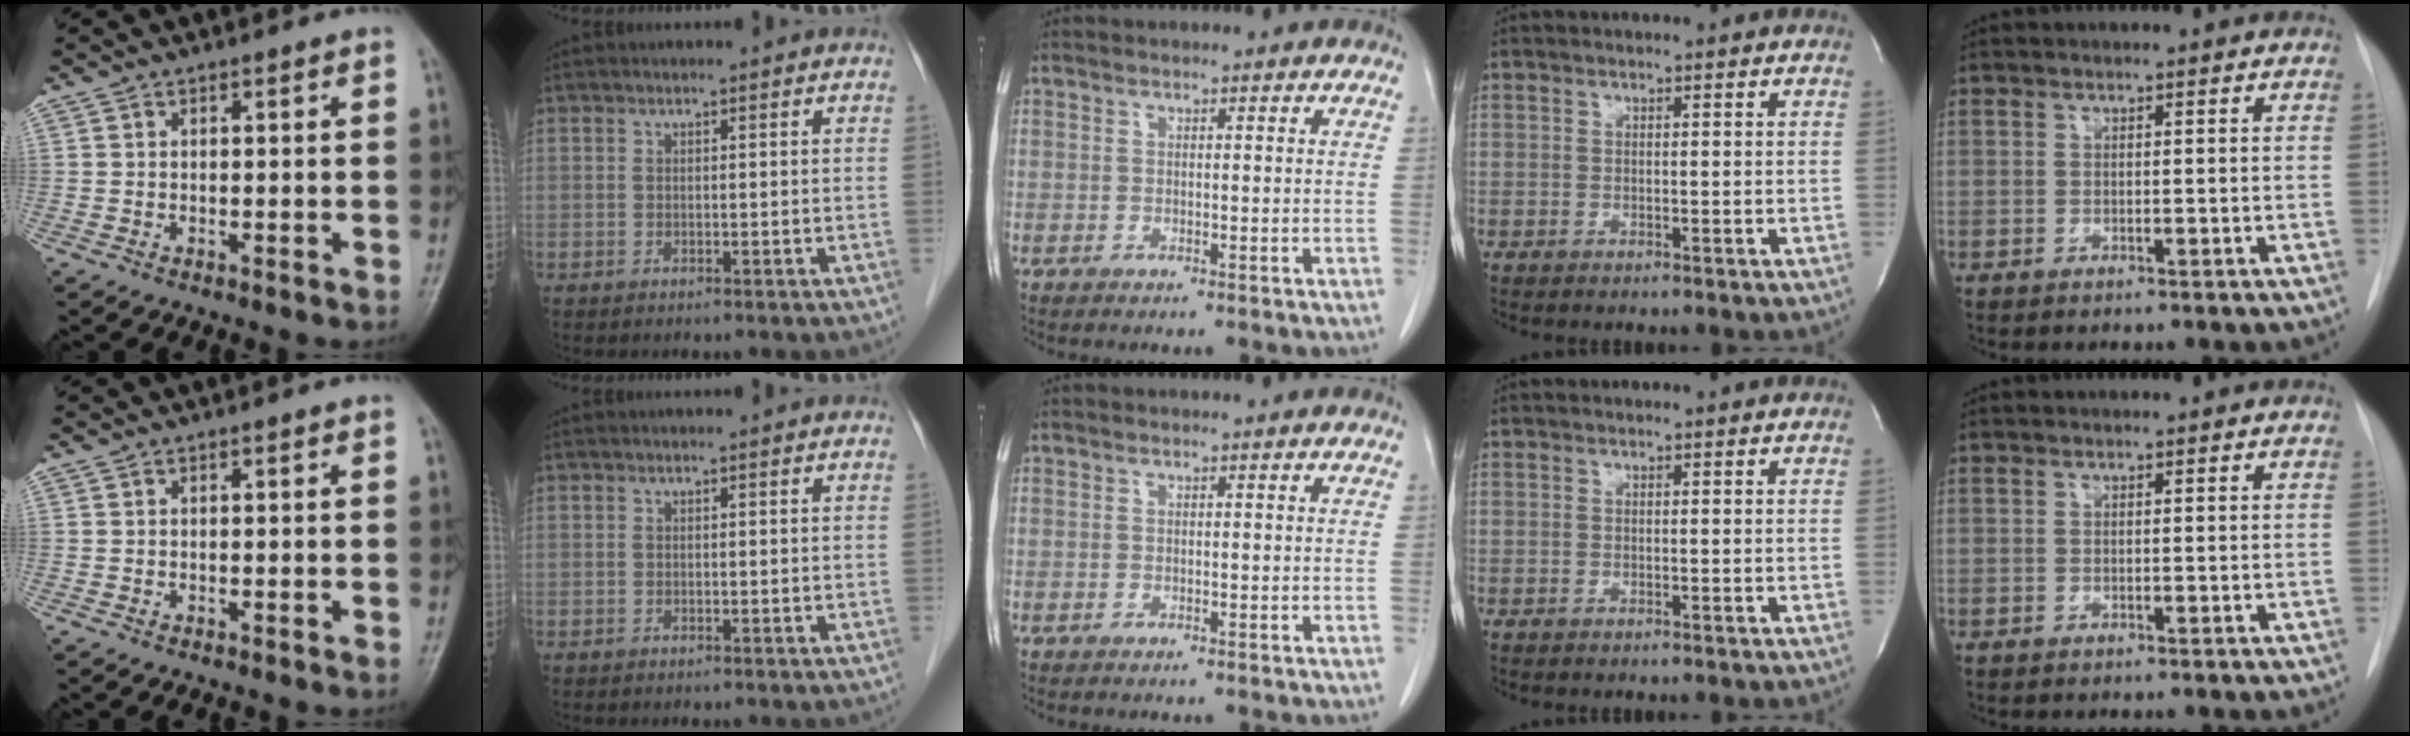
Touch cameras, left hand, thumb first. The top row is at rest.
{}